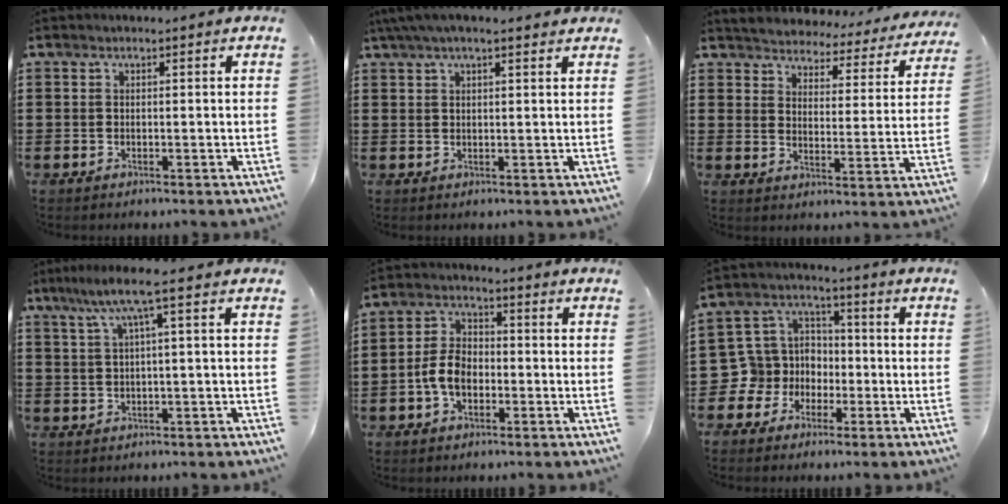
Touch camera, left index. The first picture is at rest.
{"total": 3.6, "force": [2.6, 0.6, 2.4], "torque": [-0.051, 0.004, 0.047]}
{"total": 3.7, "force": [3.7, 0.1, -0.4], "torque": [-0.020, -0.036, 0.058]}
{"total": 6.2, "force": [1.9, 0.7, 5.9], "torque": [-0.119, 0.006, 0.027]}
{"total": 5.9, "force": [-1.6, 3.7, 4.3], "torque": [-0.105, 0.003, -0.037]}
{"total": 7.6, "force": [-1.8, 7.3, 1.1], "torque": [-0.076, -0.001, -0.037]}